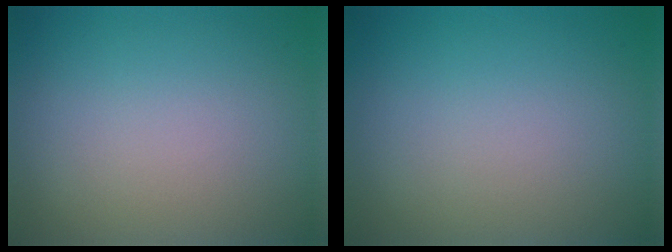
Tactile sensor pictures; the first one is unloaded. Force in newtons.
{"total": 0.0}